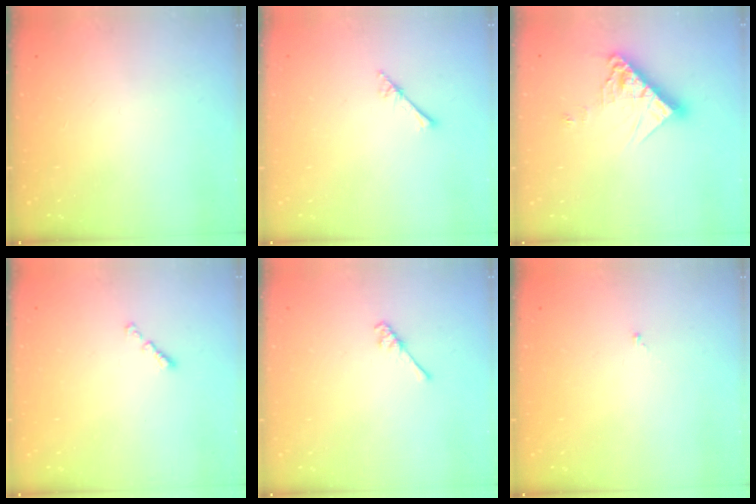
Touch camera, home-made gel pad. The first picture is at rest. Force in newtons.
{"total": 2.3, "press": 2.2, "slide": 0.2}
{"total": 12.9, "press": 12.9, "slide": 1.2}
{"total": 0.7, "press": 0.5, "slide": 0.4}
{"total": 3.0, "press": 3.0, "slide": 0.5}
{"total": 0.0}